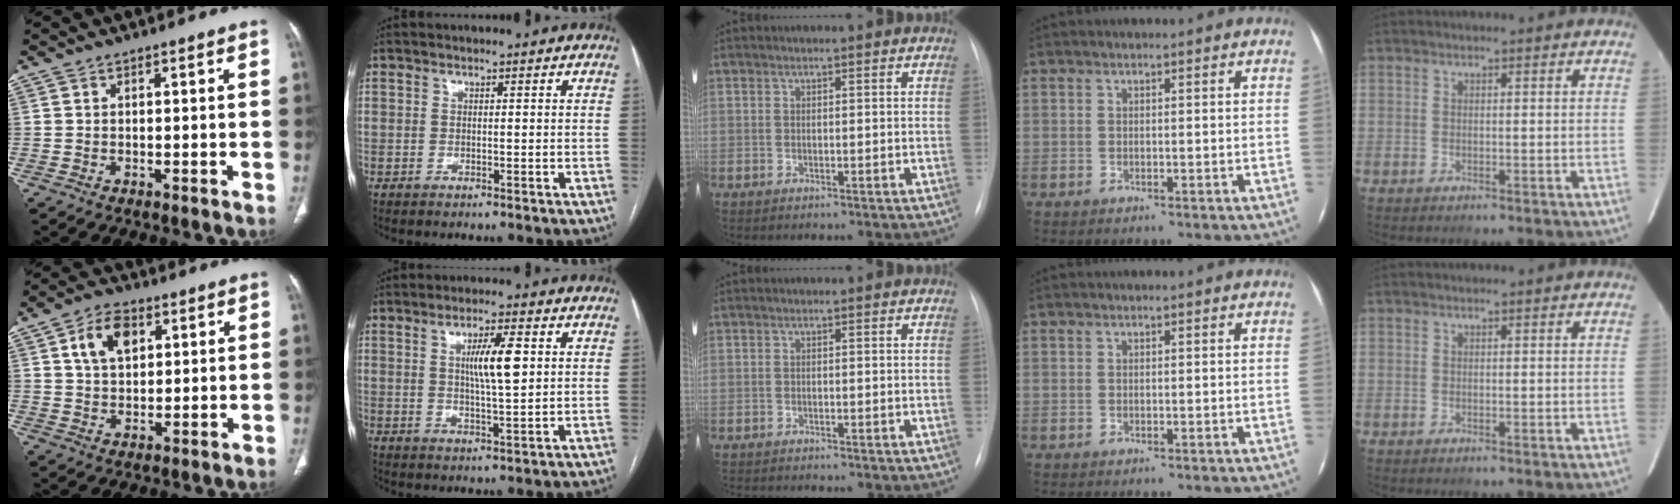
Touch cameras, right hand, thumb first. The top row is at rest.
{"thumb": {"total": 8.2, "force": [3.1, 5.2, 5.5], "torque": [-0.081, -0.004, 0.054]}, "index": {"total": 6.6, "force": [1.4, 0.7, 6.4], "torque": [-0.112, 0.002, 0.025]}, "middle": {"total": 1.8, "force": [-1.8, -0.1, 0.5], "torque": [-0.005, -0.004, -0.025]}}